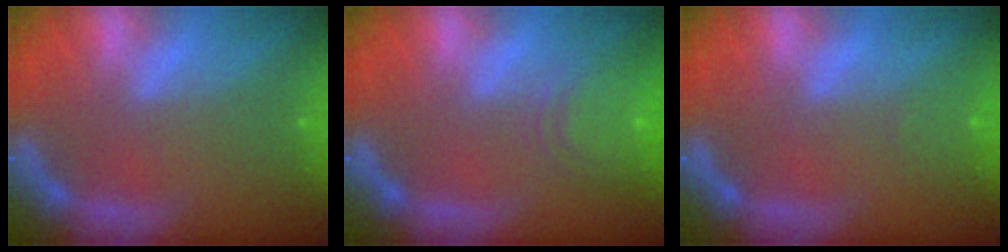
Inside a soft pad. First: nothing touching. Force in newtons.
{"total": 6.1}
{"total": 1.0}